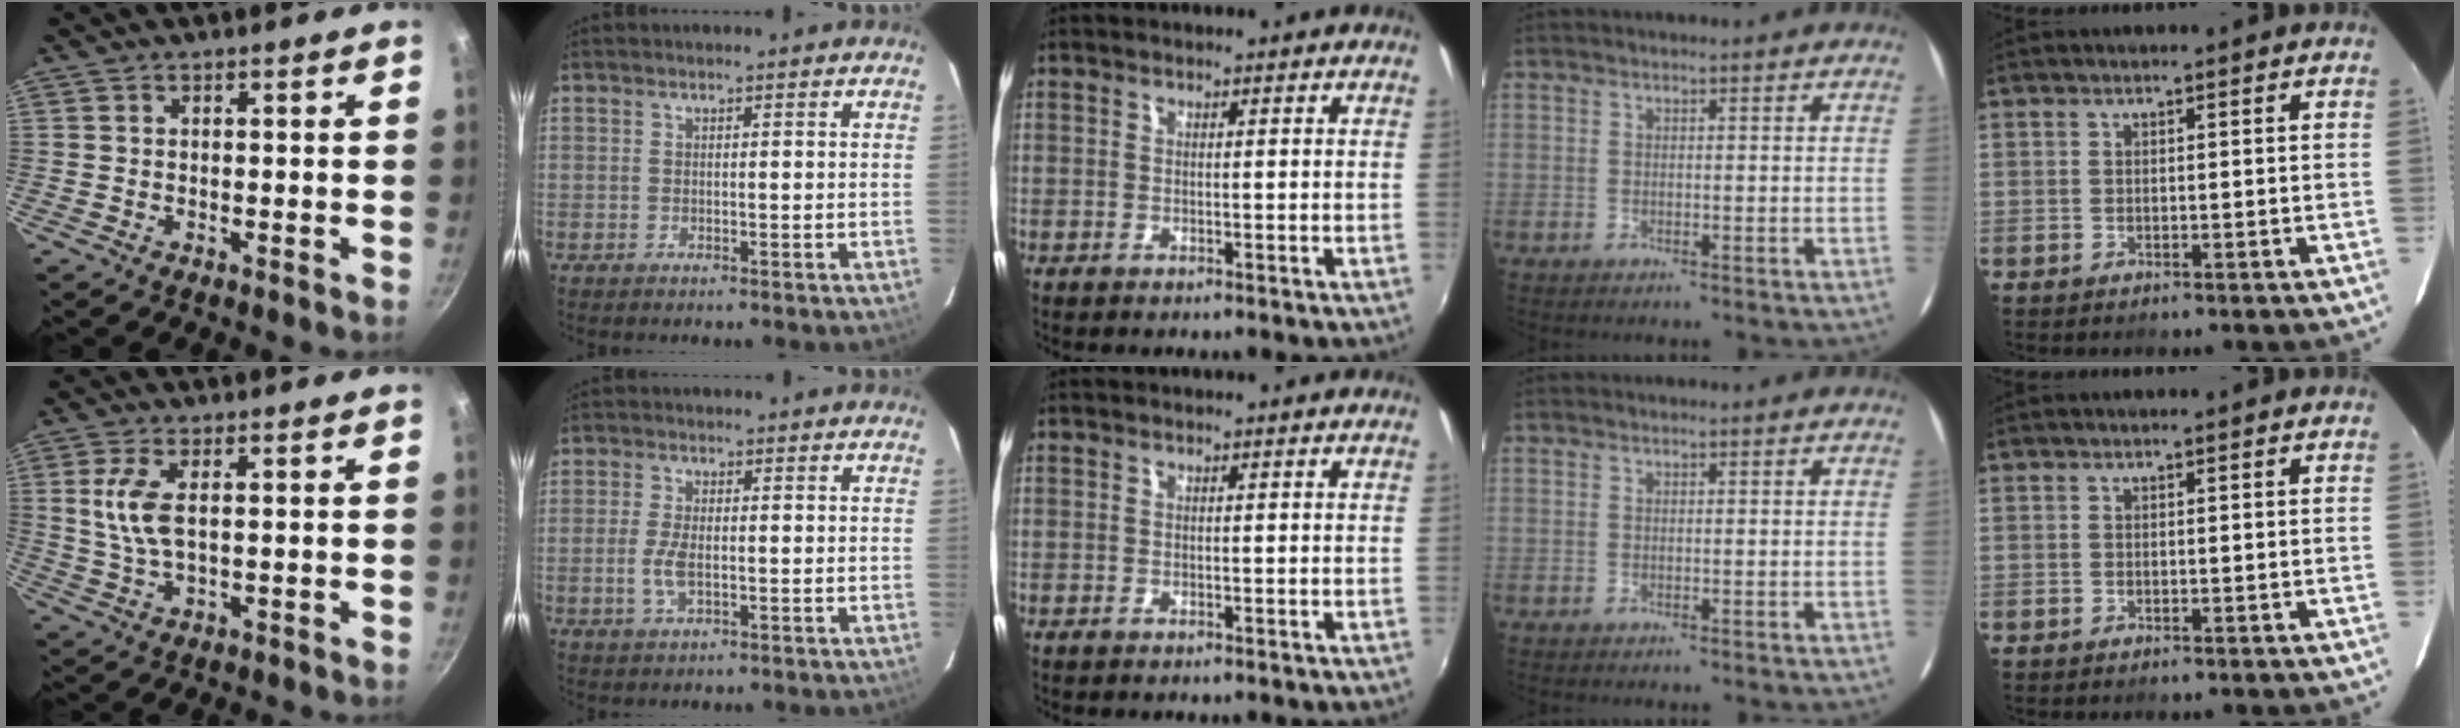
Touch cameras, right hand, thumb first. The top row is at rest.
{"thumb": {"total": 7.0, "force": [1.2, 3.1, 6.2], "torque": [-0.132, 0.000, 0.024]}, "index": {"total": 4.4, "force": [-0.9, 1.9, 3.9], "torque": [-0.084, -0.003, -0.018]}}